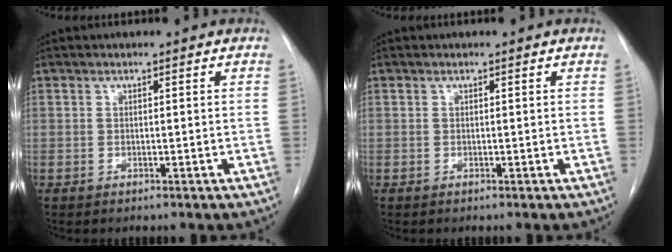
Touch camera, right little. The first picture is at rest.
{"total": 0.0}